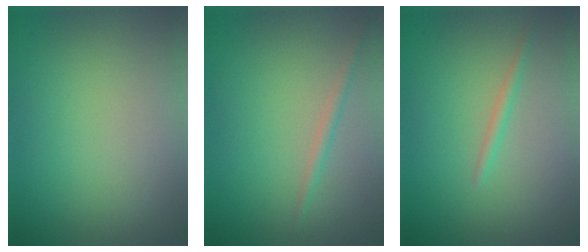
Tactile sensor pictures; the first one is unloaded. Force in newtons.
{"total": 1.1, "press": 1.1, "slide": 0.0}
{"total": 1.1, "press": 1.1, "slide": 0.0}